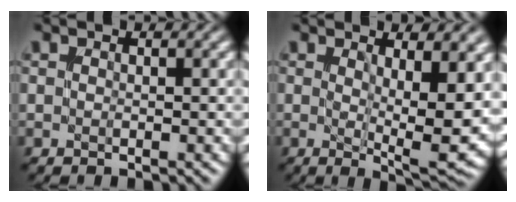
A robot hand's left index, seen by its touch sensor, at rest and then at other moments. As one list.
[{"total": 8.4, "force": [1.2, 2.1, 8.1], "torque": [-0.110, -0.019, 0.025]}]